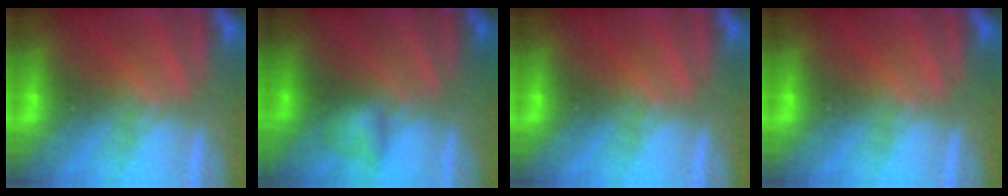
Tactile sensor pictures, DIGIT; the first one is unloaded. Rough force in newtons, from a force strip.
{"total": 1.9}
{"total": 0.0}
{"total": 0.0}